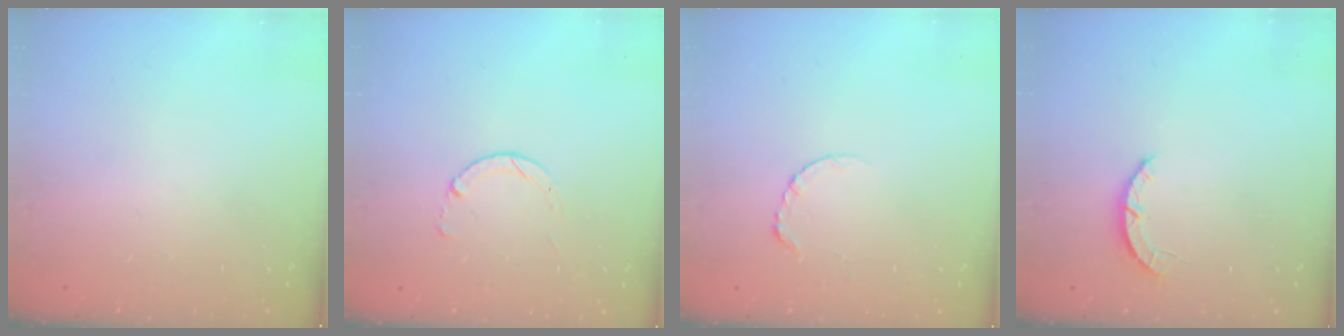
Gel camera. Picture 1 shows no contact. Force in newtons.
{"total": 1.8, "press": 1.8, "slide": 0.2}
{"total": 3.4, "press": 3.4, "slide": 0.4}
{"total": 2.8, "press": 2.8, "slide": 0.4}